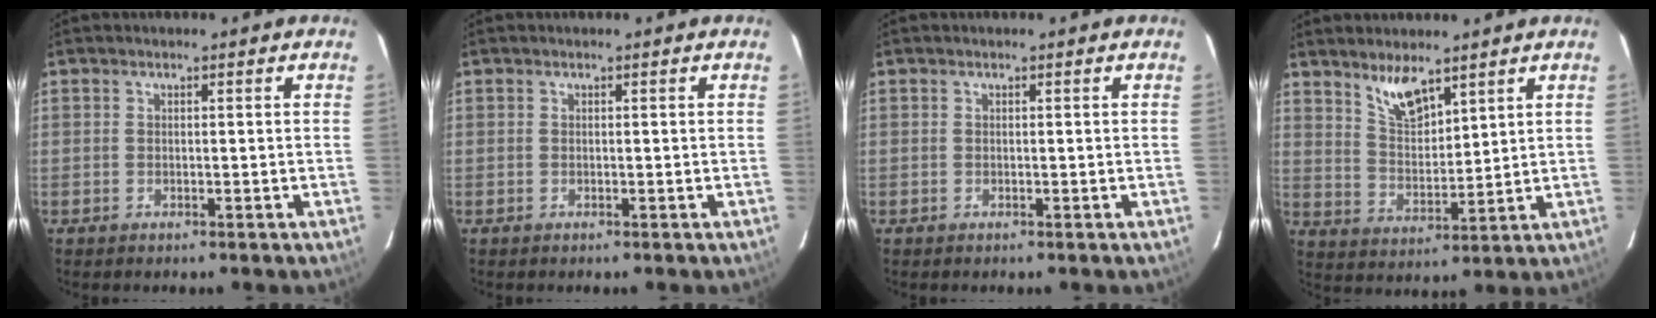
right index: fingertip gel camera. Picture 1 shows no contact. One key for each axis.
{"total": 0.0}
{"total": 0.0}
{"total": 7.4, "fx": 5.5, "fy": 2.4, "fz": 4.3, "tx": -0.077, "ty": -0.001, "tz": 0.112}